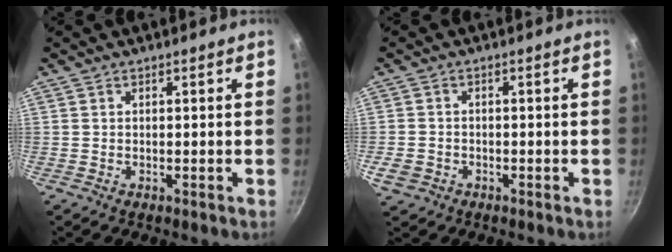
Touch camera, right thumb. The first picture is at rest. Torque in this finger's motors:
{"motor_torque": [0.18, -0.11, -0.12, 0.31, 0.02]}